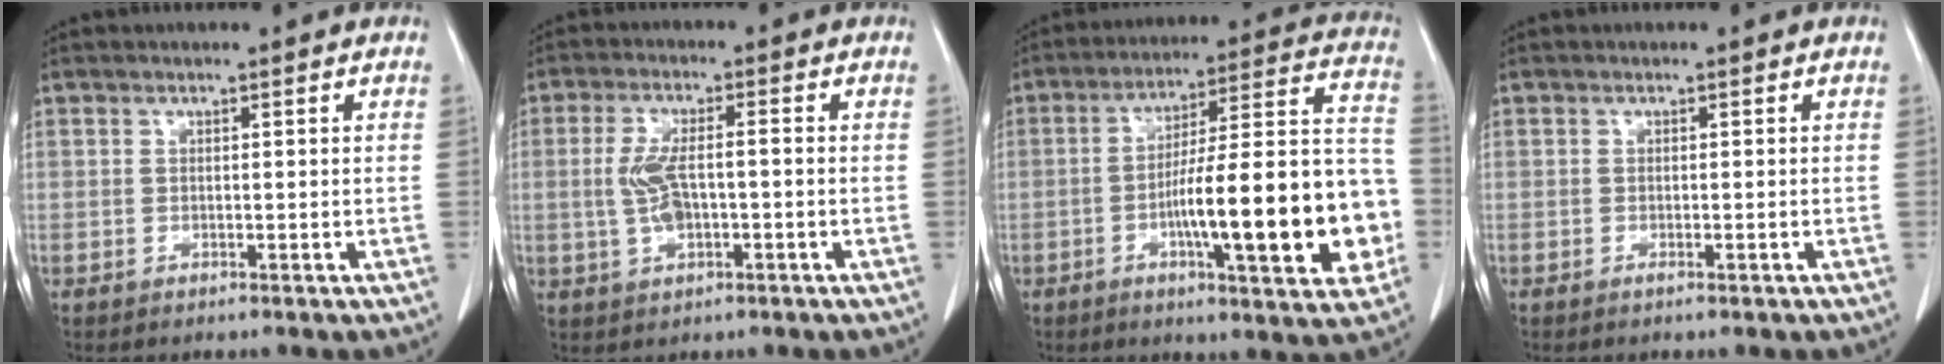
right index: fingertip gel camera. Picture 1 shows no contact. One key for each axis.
{"total": 5.9, "fx": -0.6, "fy": 2.0, "fz": 5.5, "tx": -0.121, "ty": 0.008, "tz": -0.008}
{"total": 21.9, "fx": -5.2, "fy": 3.4, "fz": 21.0, "tx": -0.256, "ty": 0.028, "tz": -0.071}
{"total": 0.8, "fx": -0.4, "fy": 0.1, "fz": 0.7, "tx": -0.009, "ty": -0.001, "tz": -0.004}